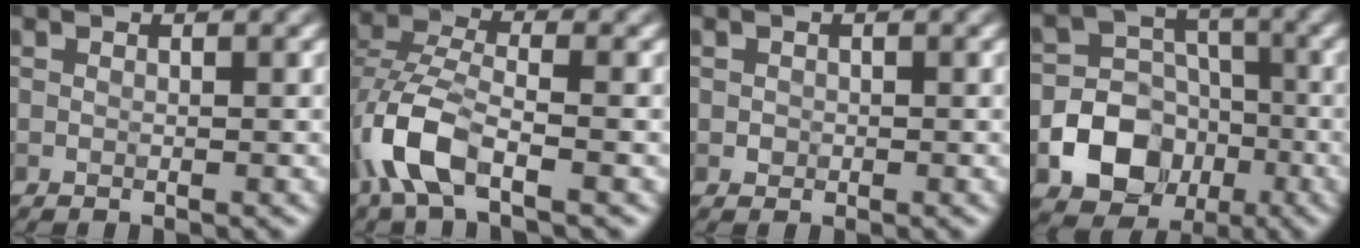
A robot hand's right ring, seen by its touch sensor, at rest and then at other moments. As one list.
[{"total": 6.2, "force": [-2.7, 2.6, 4.9], "torque": [-0.109, 0.000, -0.063]}, {"total": 0.7, "force": [-0.1, 0.6, 0.1], "torque": [0.003, -0.004, -0.002]}, {"total": 10.1, "force": [-3.6, 8.8, 3.6], "torque": [-0.042, -0.016, -0.088]}]